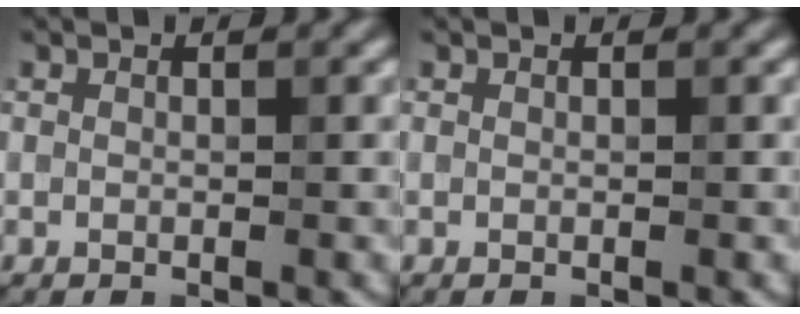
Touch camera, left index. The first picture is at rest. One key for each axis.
{"total": 0.0}